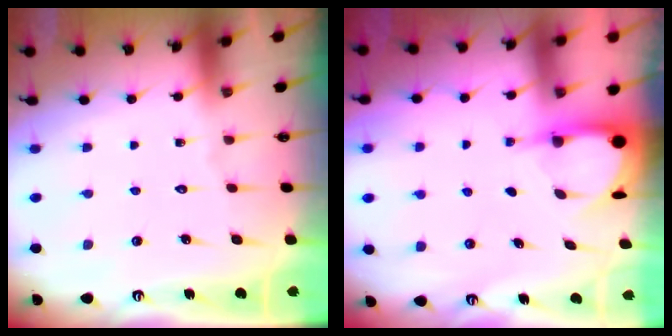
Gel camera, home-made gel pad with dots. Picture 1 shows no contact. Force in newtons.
{"total": 3.9, "press": 3.9, "slide": 0.3}